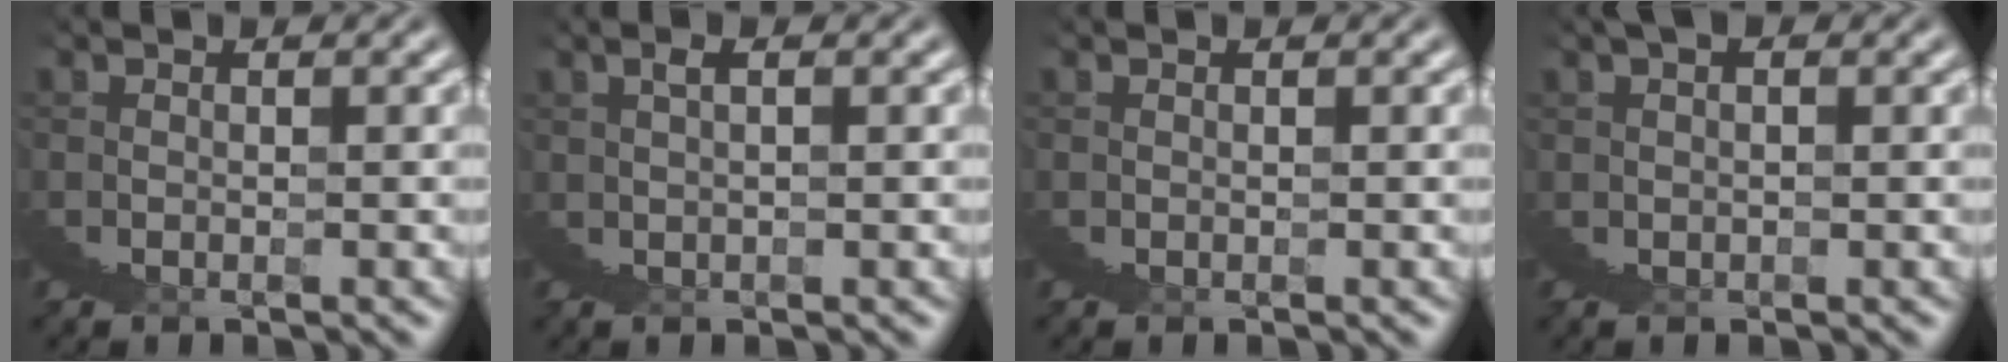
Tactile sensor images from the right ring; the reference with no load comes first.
{"total": 1.7, "force": [1.0, -0.4, 1.4], "torque": [-0.019, 0.009, 0.016]}
{"total": 0.0}
{"total": 1.4, "force": [0.8, 0.7, 0.9], "torque": [-0.016, 0.009, 0.009]}